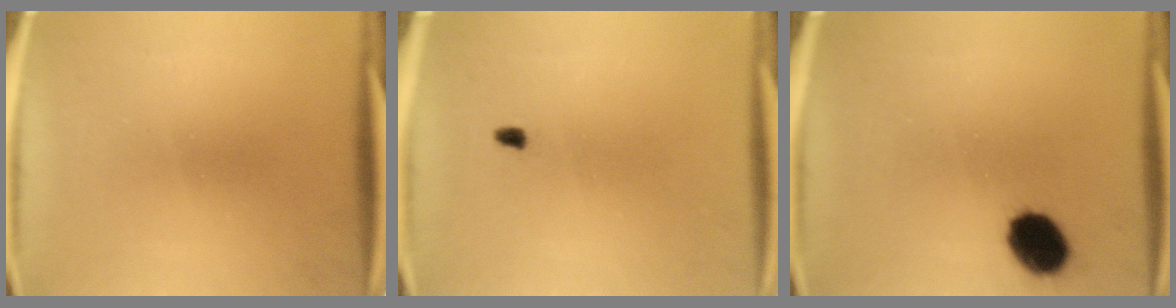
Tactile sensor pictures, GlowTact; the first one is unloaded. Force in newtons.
{"total": 0.9}
{"total": 9.4}